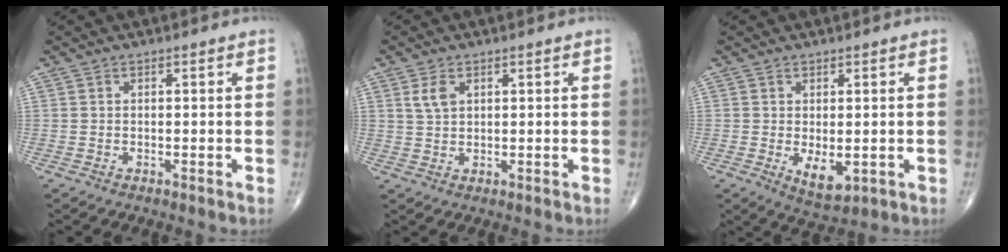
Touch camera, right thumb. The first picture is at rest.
{"total": 3.2, "force": [1.4, 1.9, 2.1], "torque": [-0.038, -0.002, 0.030]}
{"total": 5.2, "force": [-0.9, 2.6, 4.5], "torque": [-0.060, -0.014, -0.002]}